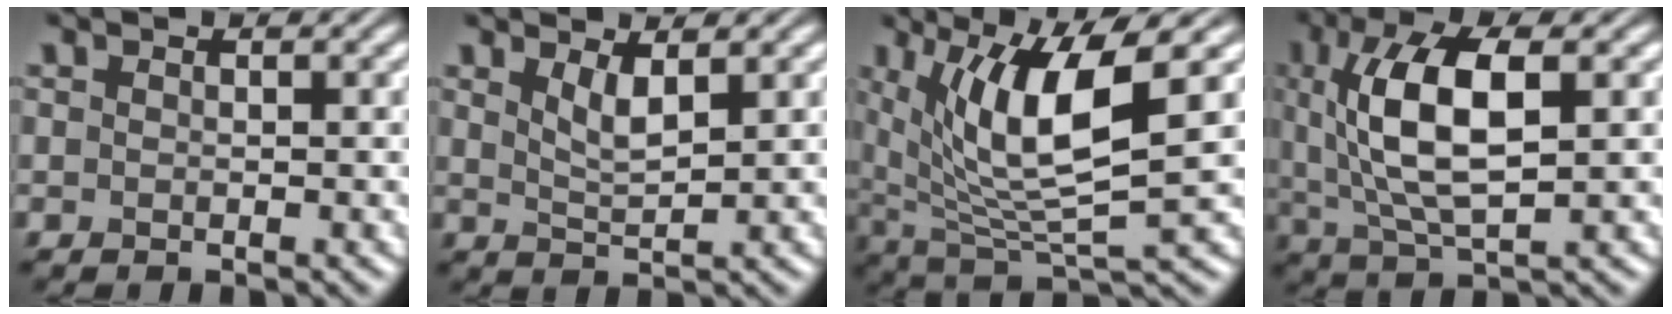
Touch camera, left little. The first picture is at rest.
{"total": 2.2, "force": [1.3, 0.5, 1.7], "torque": [-0.034, -0.007, 0.027]}
{"total": 9.5, "force": [2.9, 2.6, 8.7], "torque": [-0.161, -0.008, 0.059]}
{"total": 8.8, "force": [1.6, 3.4, 7.9], "torque": [-0.154, 0.006, 0.027]}